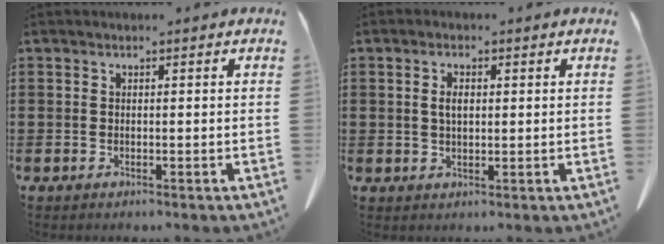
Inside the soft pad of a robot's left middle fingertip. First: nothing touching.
{"total": 2.5, "force": [0.6, 1.1, 2.2], "torque": [-0.046, 0.006, 0.009]}